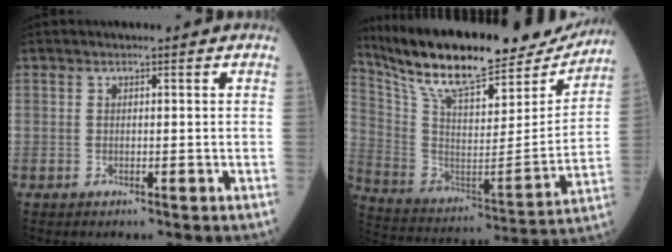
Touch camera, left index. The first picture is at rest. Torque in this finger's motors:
{"motor_torque": [0.55, -0.74, 0.73, 0.18]}